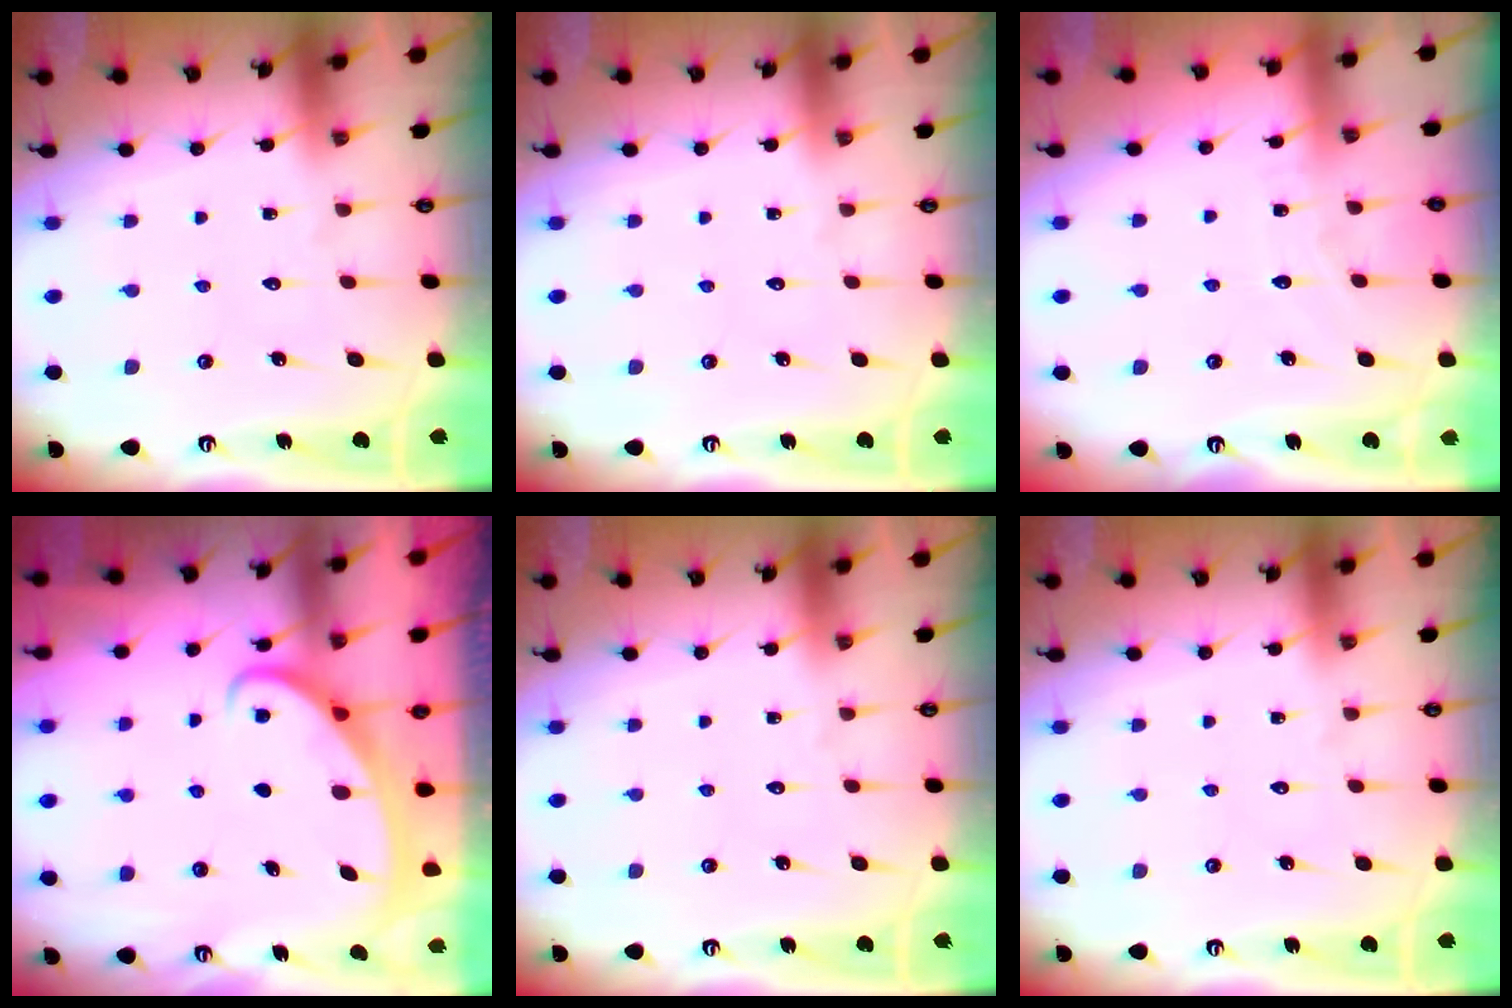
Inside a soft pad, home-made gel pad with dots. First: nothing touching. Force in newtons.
{"total": 0.0}
{"total": 4.0, "press": 3.9, "slide": 0.4}
{"total": 2.4, "press": 2.3, "slide": 0.5}
{"total": 0.0}
{"total": 0.0}